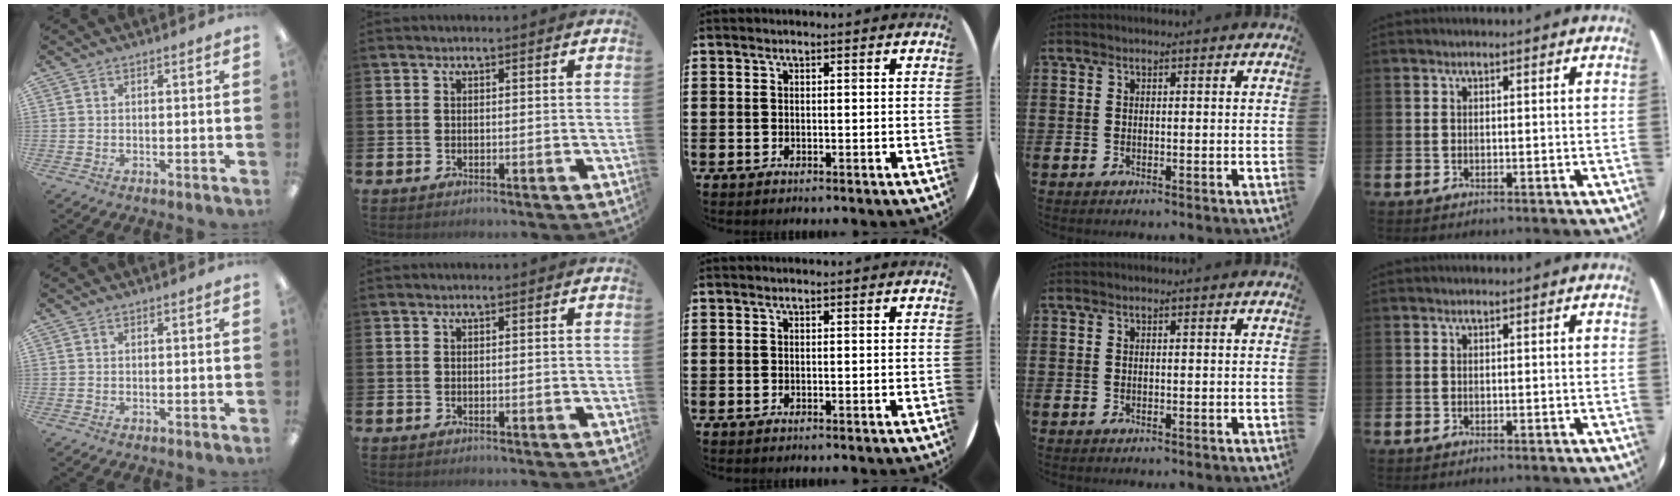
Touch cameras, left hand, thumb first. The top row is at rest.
{}